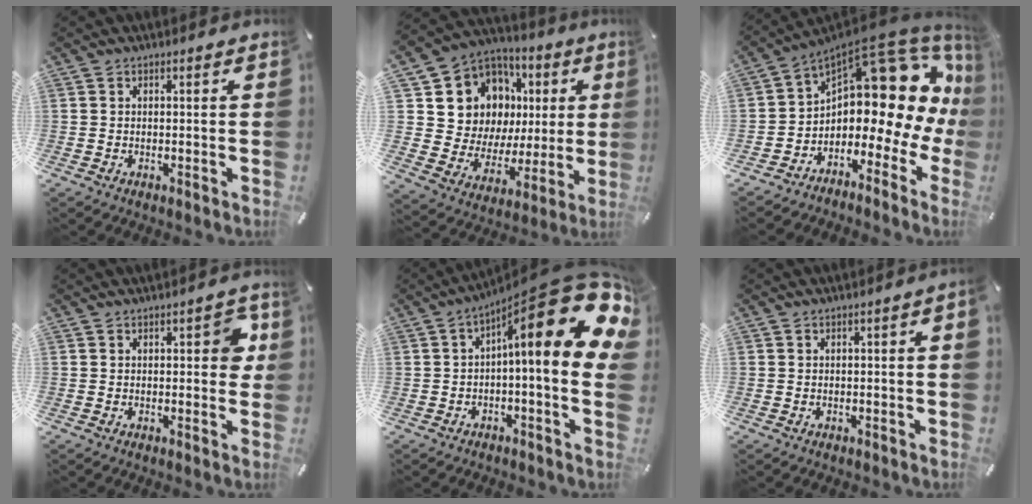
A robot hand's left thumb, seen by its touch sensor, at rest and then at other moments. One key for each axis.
{"total": 13.8, "fx": 6.5, "fy": 11.4, "fz": 4.3, "tx": -0.081, "ty": -0.059, "tz": 0.140}
{"total": 13.8, "fx": 6.2, "fy": 8.2, "fz": 9.2, "tx": -0.124, "ty": -0.072, "tz": 0.109}
{"total": 4.6, "fx": 0.9, "fy": 2.3, "fz": 3.9, "tx": -0.044, "ty": -0.001, "tz": 0.008}
{"total": 22.6, "fx": 8.1, "fy": 5.3, "fz": 20.4, "tx": -0.300, "ty": -0.080, "tz": 0.131}
{"total": 1.4, "fx": -0.2, "fy": 0.1, "fz": 1.3, "tx": -0.022, "ty": -0.003, "tz": -0.004}